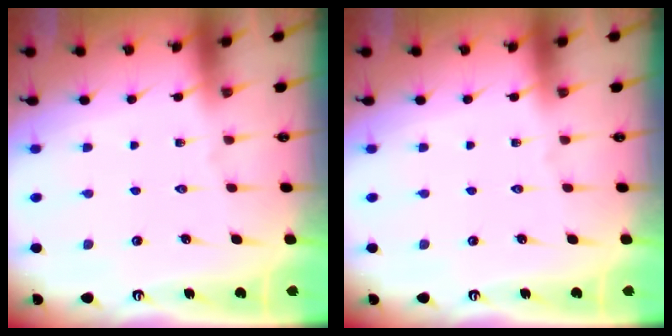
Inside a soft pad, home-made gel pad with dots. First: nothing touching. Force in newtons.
{"total": 0.0}